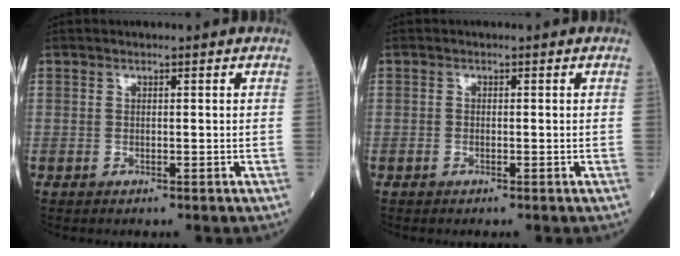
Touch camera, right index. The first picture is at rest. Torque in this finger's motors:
{"motor_torque": [0.05, -0.05, 0.03, 0.00]}